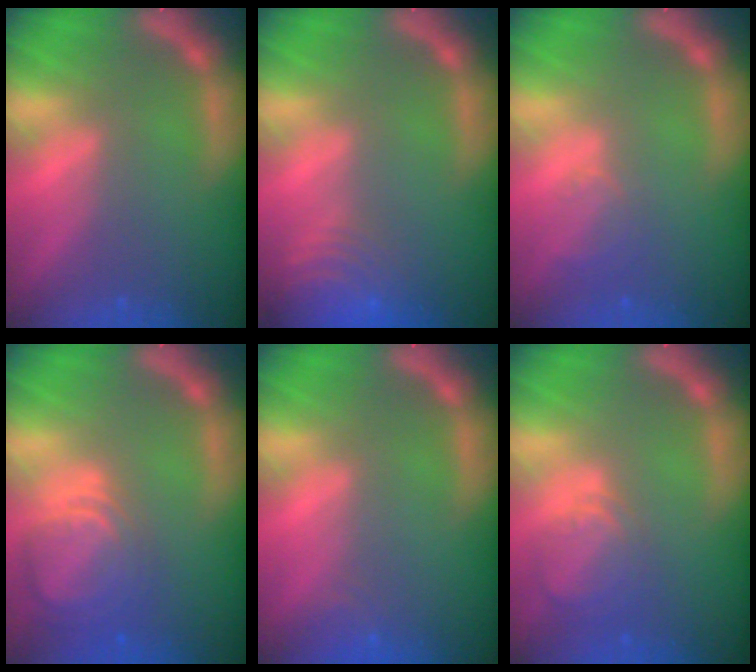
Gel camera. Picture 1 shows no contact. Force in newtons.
{"total": 8.5}
{"total": 2.0}
{"total": 6.5}
{"total": 1.4}
{"total": 4.0}